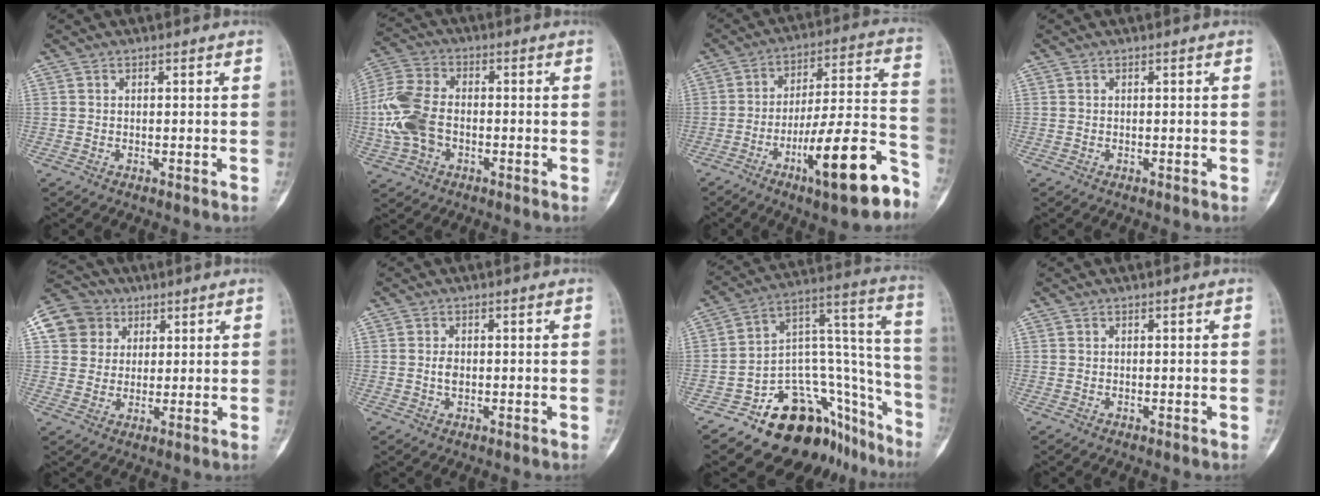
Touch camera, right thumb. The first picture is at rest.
{"total": 11.6, "force": [-1.8, 7.7, 8.5], "torque": [-0.187, 0.020, -0.041]}
{"total": 19.3, "force": [-10.3, 4.3, 15.7], "torque": [-0.228, 0.070, -0.154]}
{"total": 0.0}
{"total": 10.2, "force": [3.7, 9.2, 2.4], "torque": [-0.021, 0.005, 0.062]}
{"total": 1.9, "force": [0.0, 1.2, 1.5], "torque": [-0.027, 0.000, -0.001]}
{"total": 23.6, "force": [-14.7, 12.4, 13.6], "torque": [-0.103, 0.161, -0.218]}
{"total": 0.0}